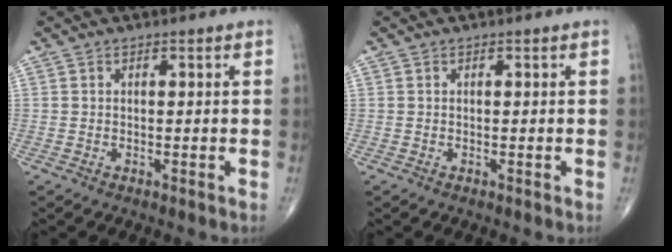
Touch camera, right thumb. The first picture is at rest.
{"total": 0.0}